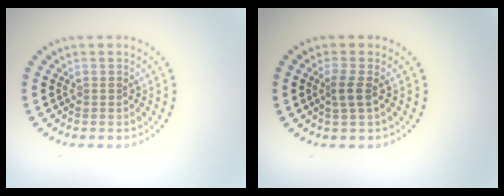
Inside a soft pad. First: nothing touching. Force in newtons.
{"total": 1.7, "press": 1.4, "slide": 1.0}